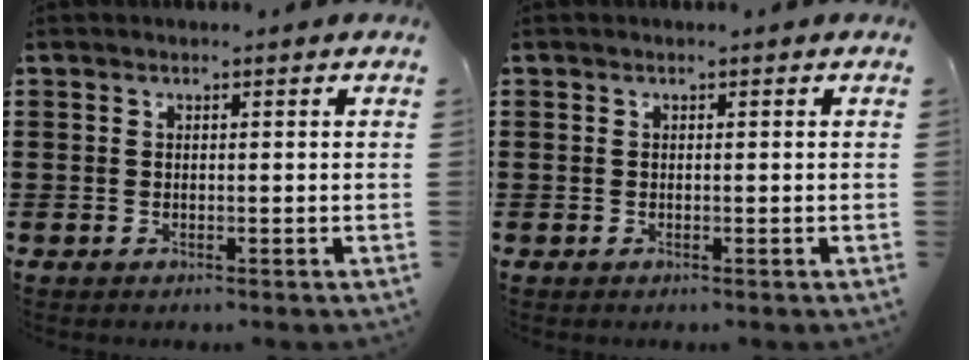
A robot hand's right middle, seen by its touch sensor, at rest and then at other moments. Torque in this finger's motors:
{"motor_torque": [0.02, -0.51, -0.20, -0.02]}